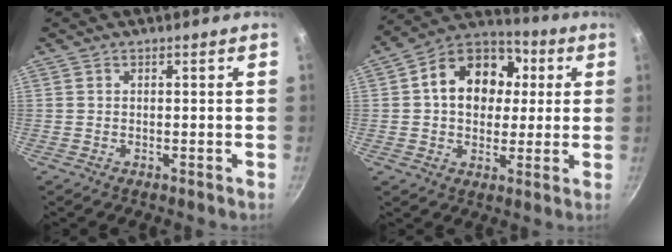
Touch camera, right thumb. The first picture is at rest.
{"total": 16.1, "force": [2.7, 12.4, 9.9], "torque": [-0.129, 0.024, 0.027]}